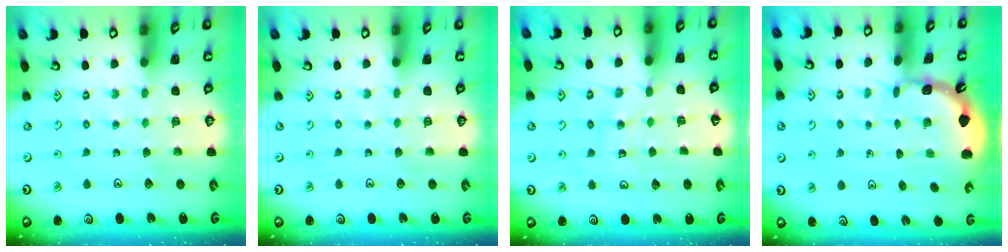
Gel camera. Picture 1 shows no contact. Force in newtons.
{"total": 0.0}
{"total": 9.3, "press": 9.3, "slide": 0.8}
{"total": 1.6, "press": 1.6, "slide": 0.3}